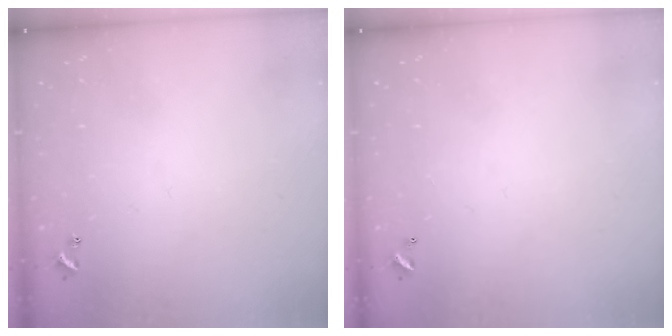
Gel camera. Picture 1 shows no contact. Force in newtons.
{"total": 2.8, "press": 2.8, "slide": 0.1}